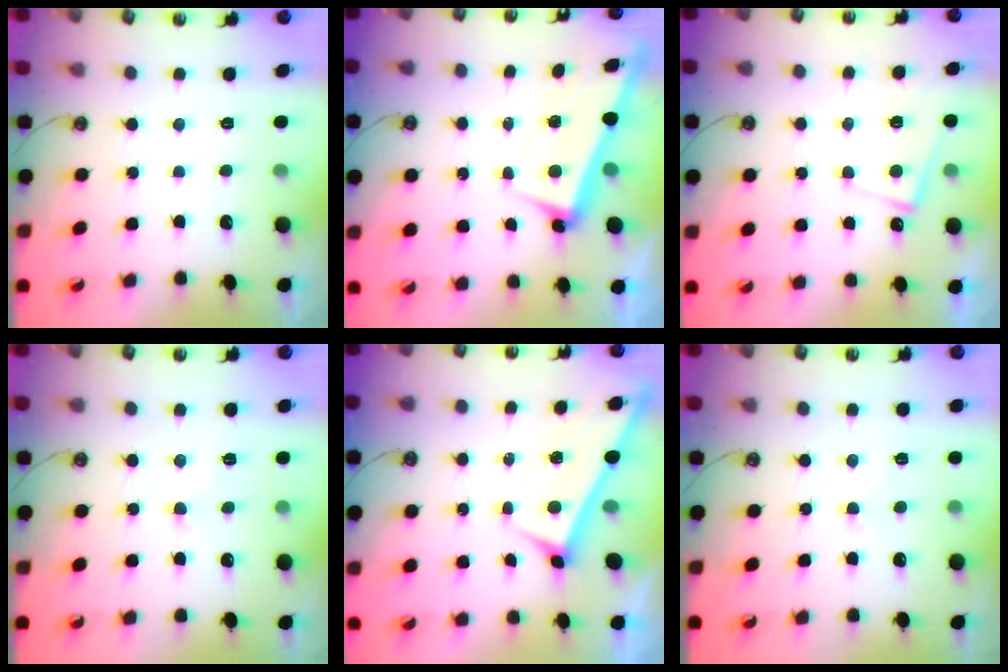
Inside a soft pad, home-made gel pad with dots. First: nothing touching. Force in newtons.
{"total": 2.9, "press": 2.8, "slide": 1.0}
{"total": 4.5, "press": 4.5, "slide": 0.3}
{"total": 1.7, "press": 1.7, "slide": 0.2}
{"total": 1.8, "press": 1.8, "slide": 0.1}
{"total": 0.8, "press": 0.6, "slide": 0.6}